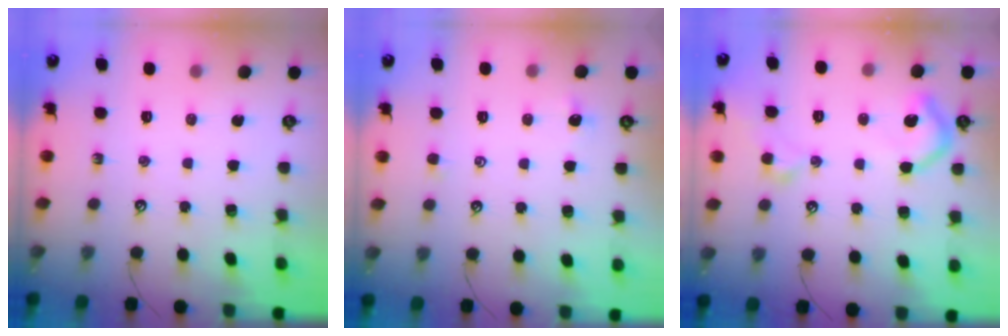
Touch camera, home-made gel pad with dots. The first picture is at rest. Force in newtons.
{"total": 1.6, "press": 1.6, "slide": 0.2}
{"total": 6.4, "press": 6.3, "slide": 1.2}